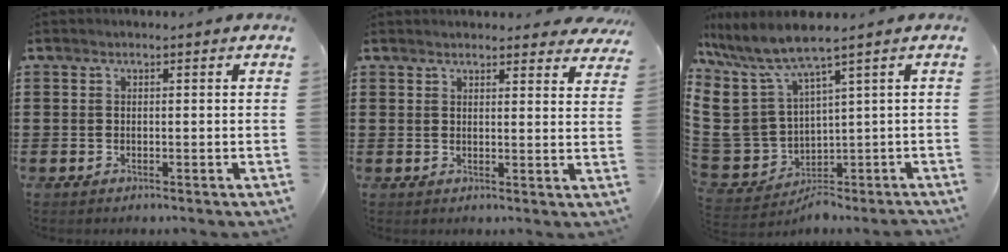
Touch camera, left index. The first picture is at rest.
{"total": 2.8, "force": [2.7, 0.5, 0.6], "torque": [-0.011, -0.006, 0.050]}
{"total": 7.8, "force": [2.0, 5.8, 4.8], "torque": [-0.148, -0.026, 0.035]}